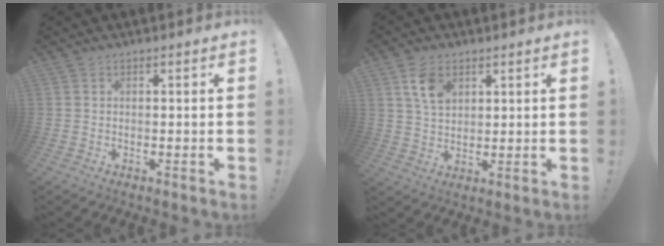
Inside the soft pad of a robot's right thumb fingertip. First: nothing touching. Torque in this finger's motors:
{"motor_torque": [1.60, 1.36, 0.61, -0.24, 0.06]}